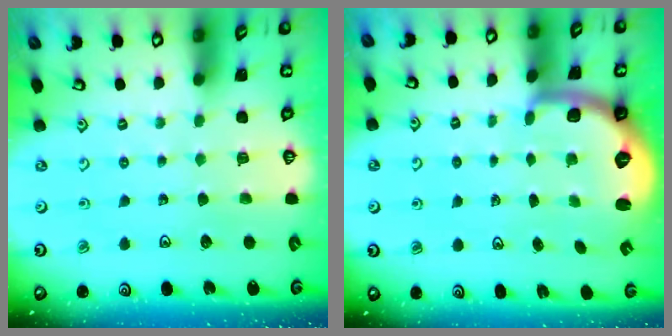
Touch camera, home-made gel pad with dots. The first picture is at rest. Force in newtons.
{"total": 1.9, "press": 1.8, "slide": 0.5}